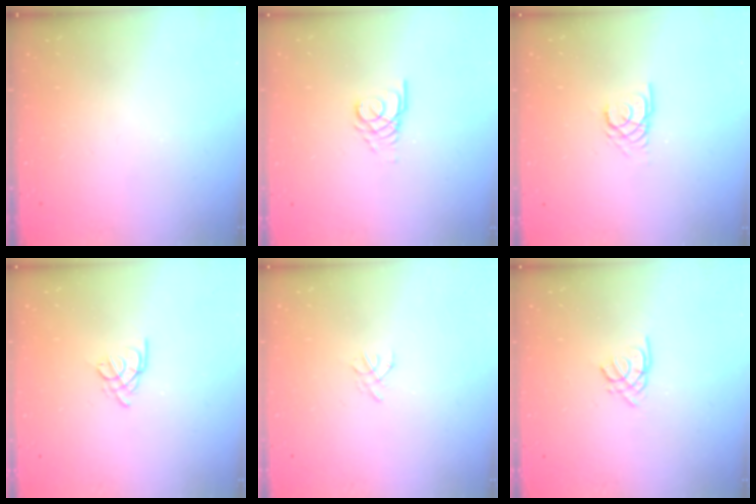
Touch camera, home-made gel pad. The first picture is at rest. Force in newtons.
{"total": 3.5, "press": 3.5, "slide": 0.4}
{"total": 2.7, "press": 2.7, "slide": 0.1}
{"total": 2.7, "press": 2.6, "slide": 0.5}
{"total": 0.8, "press": 0.7, "slide": 0.3}
{"total": 1.3, "press": 1.3, "slide": 0.4}